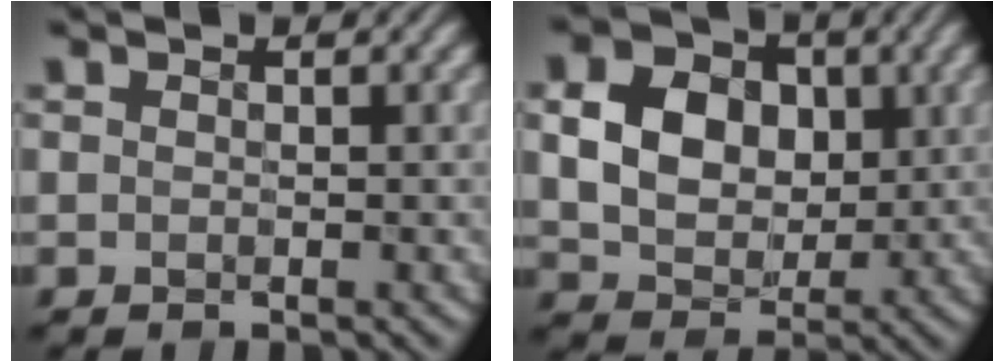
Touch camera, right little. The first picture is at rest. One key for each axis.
{"total": 7.1, "fx": 0.9, "fy": 5.8, "fz": 4.1, "tx": -0.104, "ty": 0.007, "tz": 0.011}